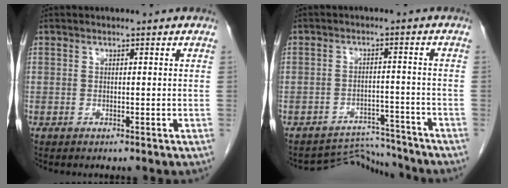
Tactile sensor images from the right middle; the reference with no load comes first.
{"total": 5.9, "force": [-5.5, 0.3, -2.2], "torque": [0.039, 0.016, -0.082]}